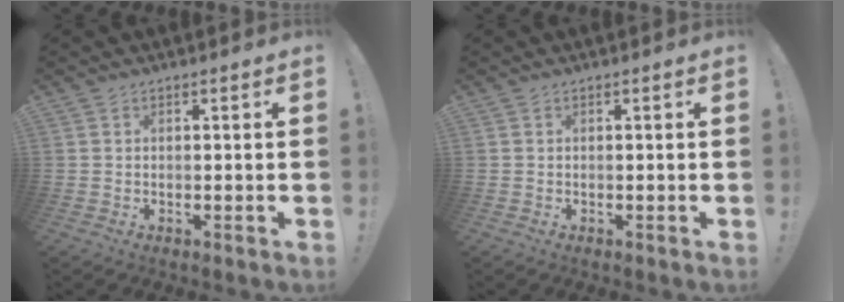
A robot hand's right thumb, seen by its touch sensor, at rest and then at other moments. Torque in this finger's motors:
{"motor_torque": [-0.01, -0.05, -0.25, 0.29, -0.03]}